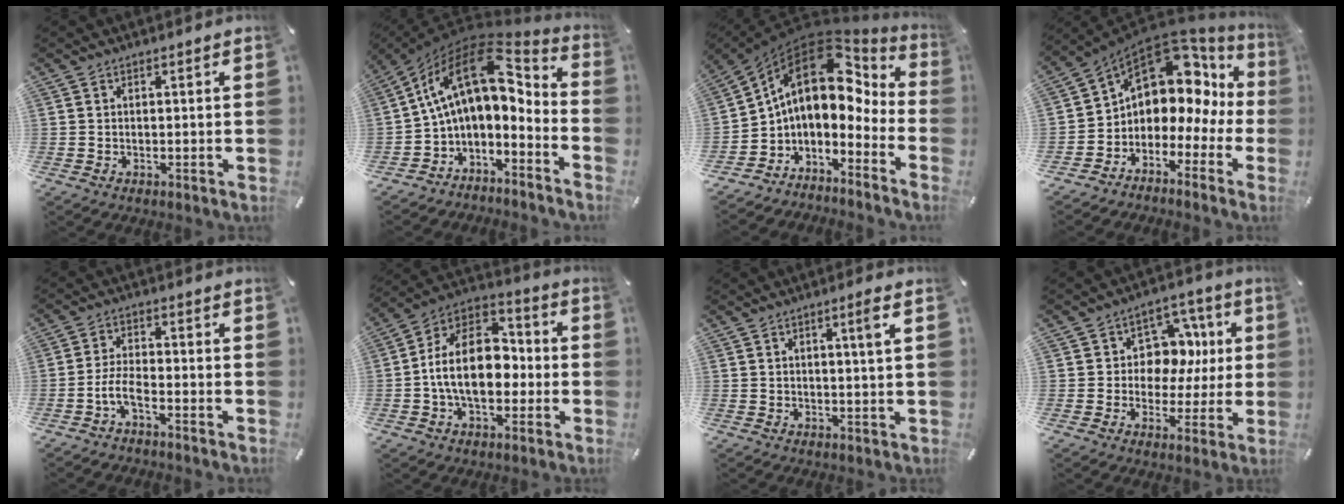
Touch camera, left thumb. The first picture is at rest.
{"total": 16.8, "force": [4.6, 8.9, 13.4], "torque": [-0.253, -0.038, 0.081]}
{"total": 15.2, "force": [4.3, 9.4, 11.1], "torque": [-0.184, -0.032, 0.069]}
{"total": 9.3, "force": [4.4, 7.1, 4.3], "torque": [-0.079, -0.049, 0.072]}
{"total": 5.4, "force": [-3.1, 1.9, 4.0], "torque": [-0.094, 0.004, -0.060]}
{"total": 16.7, "force": [-2.3, 11.4, 12.0], "torque": [-0.224, 0.019, -0.044]}
{"total": 3.5, "force": [1.1, 0.0, 3.3], "torque": [-0.057, -0.005, 0.014]}
{"total": 10.4, "force": [1.6, 9.4, 4.1], "torque": [-0.049, -0.013, 0.032]}